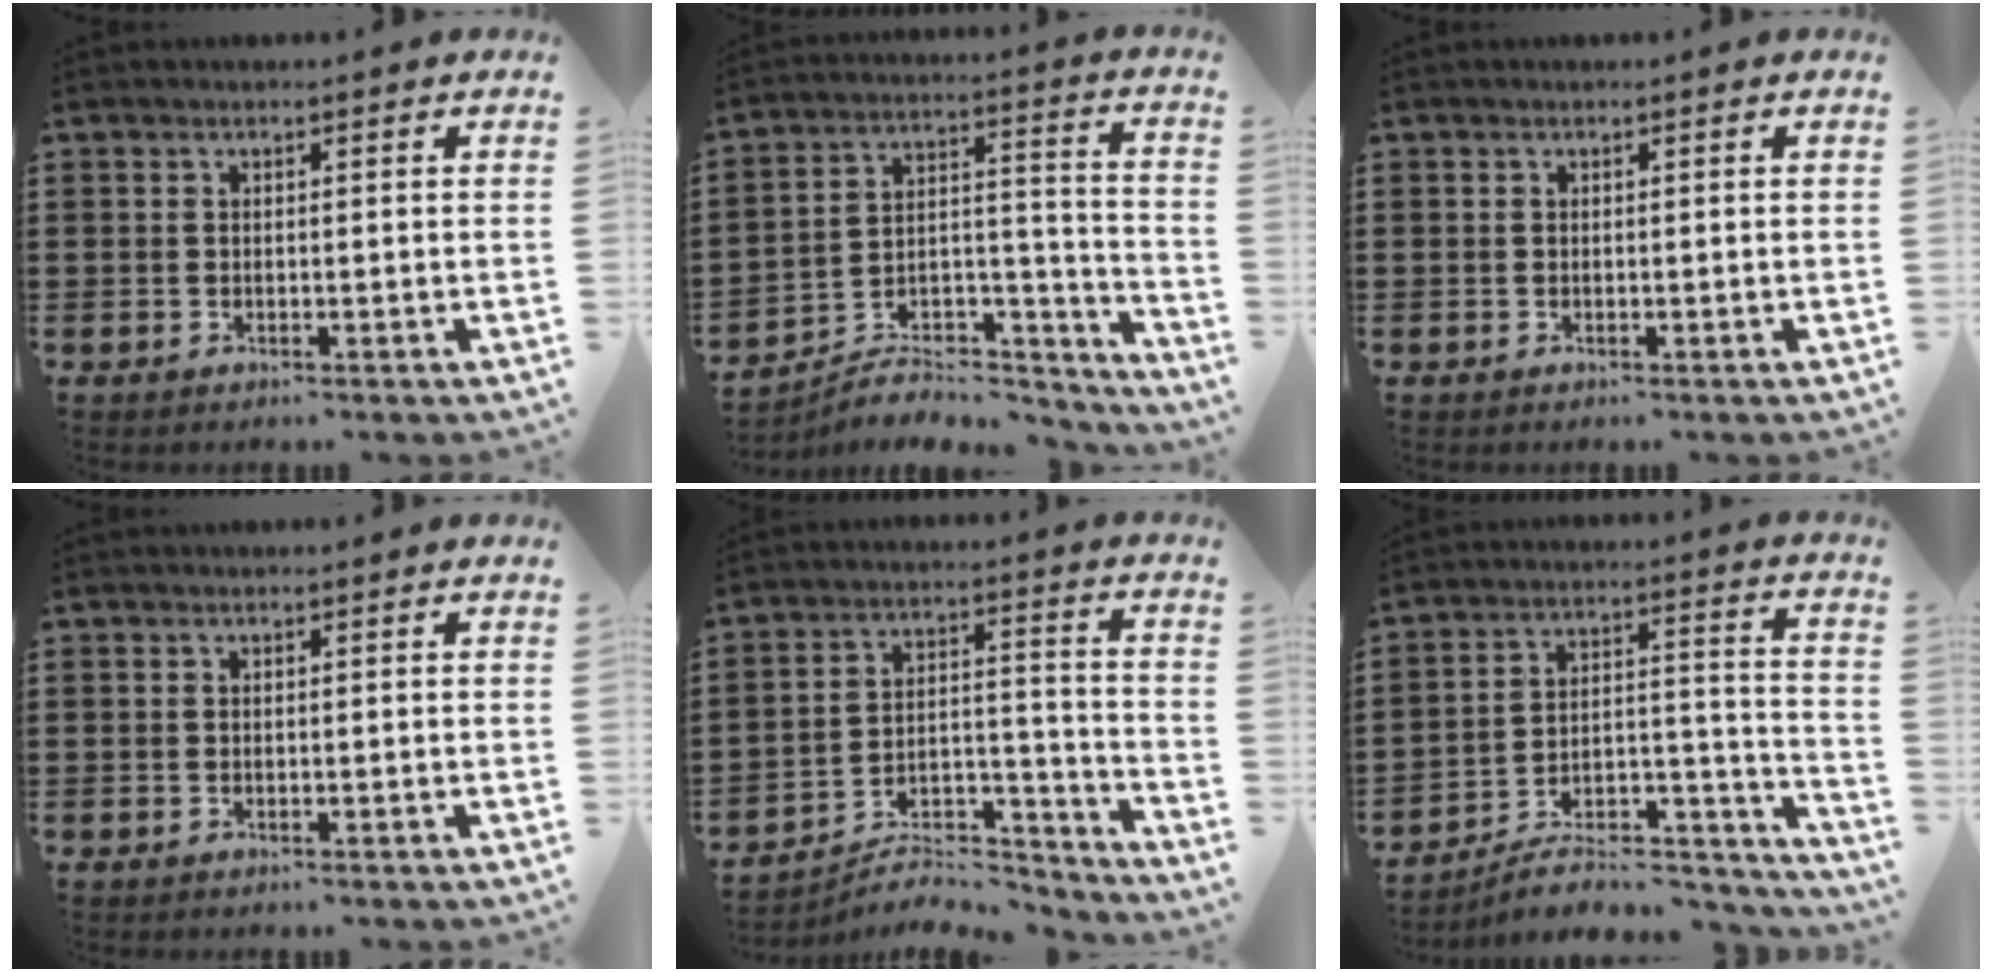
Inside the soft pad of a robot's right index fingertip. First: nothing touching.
{"total": 6.2, "force": [-5.6, 2.0, 1.5], "torque": [-0.018, 0.007, -0.109]}
{"total": 0.0}
{"total": 0.0}
{"total": 7.3, "force": [-6.9, 1.4, 1.9], "torque": [-0.020, 0.012, -0.134]}
{"total": 7.6, "force": [-6.6, 2.2, 3.1], "torque": [-0.038, 0.011, -0.124]}